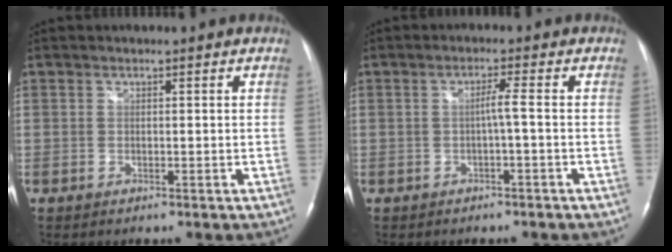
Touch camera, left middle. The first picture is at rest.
{"total": 2.1, "force": [-0.5, -0.5, 2.0], "torque": [-0.033, -0.004, -0.012]}